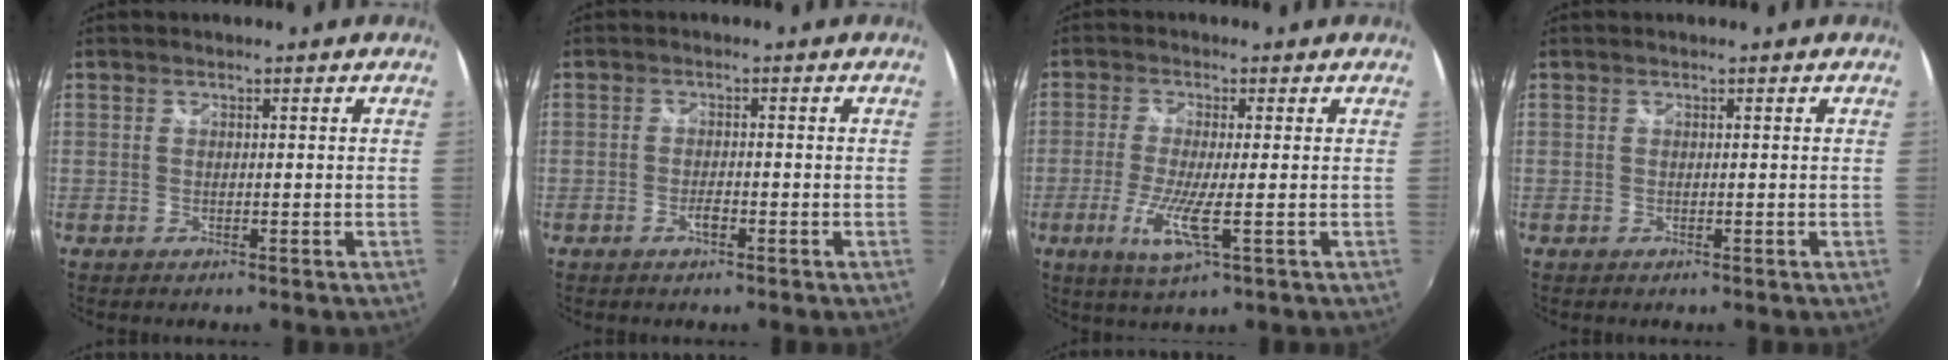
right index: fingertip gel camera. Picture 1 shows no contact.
{"total": 1.7, "force": [-1.0, 0.6, 1.2], "torque": [-0.027, 0.000, -0.020]}
{"total": 7.0, "force": [-2.1, 0.3, 6.7], "torque": [-0.143, -0.016, -0.044]}
{"total": 0.0}